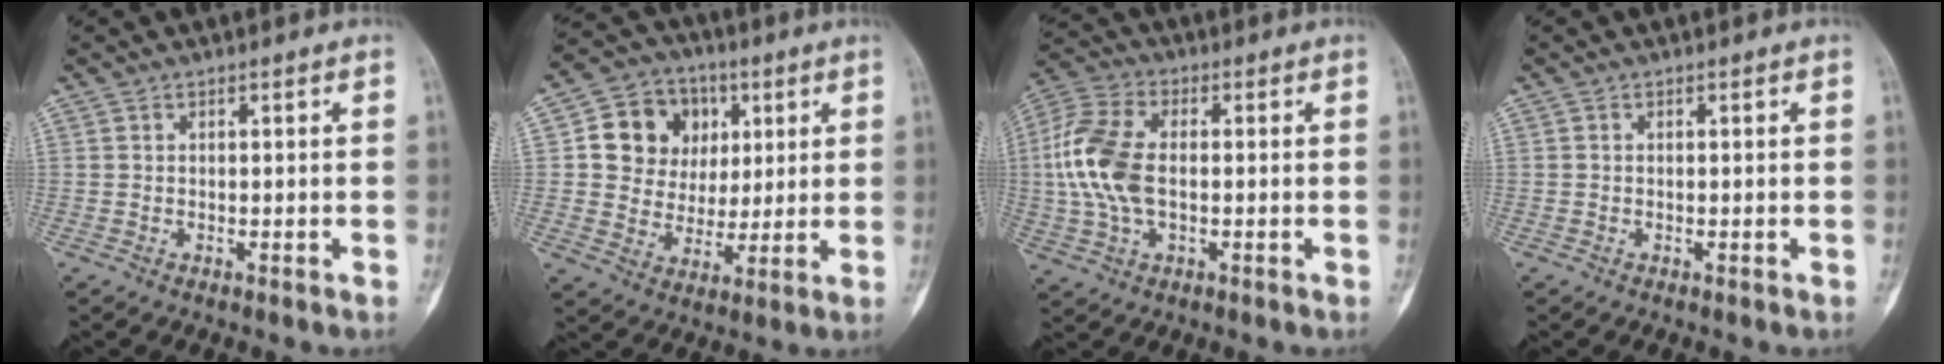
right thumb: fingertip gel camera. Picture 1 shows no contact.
{"total": 13.4, "force": [3.6, 11.7, 5.5], "torque": [-0.046, 0.002, 0.064]}
{"total": 12.9, "force": [-0.1, 7.4, 10.6], "torque": [-0.238, 0.017, -0.006]}
{"total": 0.0}